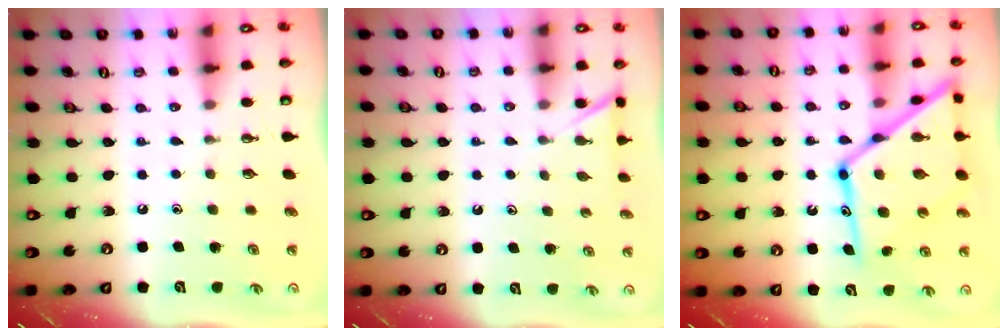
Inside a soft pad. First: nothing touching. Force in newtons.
{"total": 2.7, "press": 2.7, "slide": 0.3}
{"total": 23.0, "press": 22.9, "slide": 1.8}